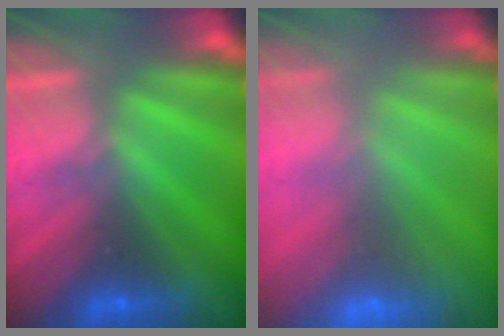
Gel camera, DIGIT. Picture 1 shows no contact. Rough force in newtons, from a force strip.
{"total": 8.6}